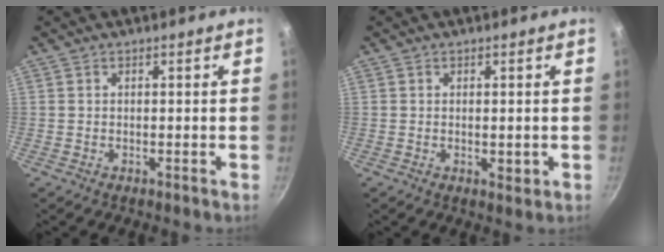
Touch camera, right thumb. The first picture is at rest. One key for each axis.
{"total": 2.1, "fx": -0.2, "fy": 1.0, "fz": 1.8, "tx": -0.025, "ty": -0.005, "tz": -0.002}